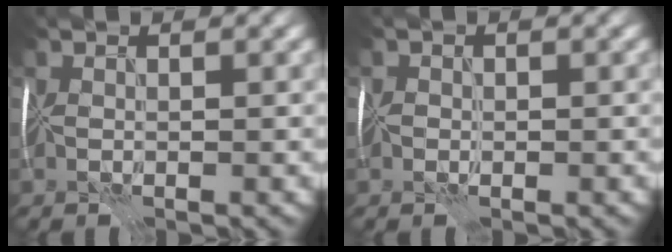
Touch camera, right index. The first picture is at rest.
{"total": 0.7, "force": [0.4, 0.5, 0.1], "torque": [0.009, 0.009, 0.000]}